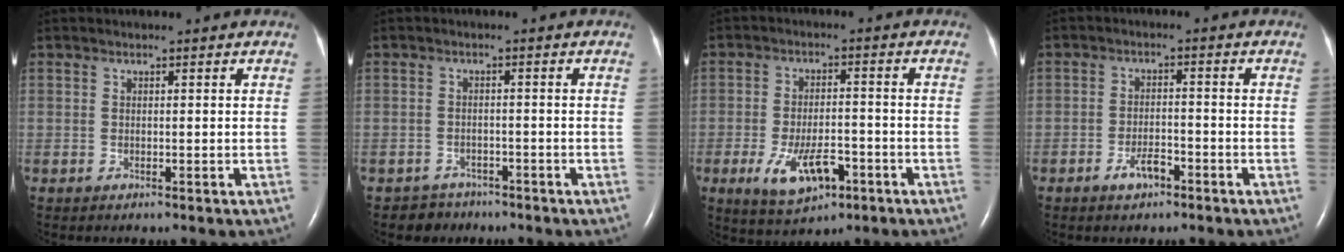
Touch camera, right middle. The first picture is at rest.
{"total": 3.1, "force": [-2.3, 1.9, -0.7], "torque": [0.008, 0.008, -0.038]}
{"total": 8.3, "force": [-3.8, 3.6, 6.4], "torque": [-0.122, -0.008, -0.057]}
{"total": 3.5, "force": [-2.3, 1.4, 2.2], "torque": [-0.043, 0.003, -0.040]}